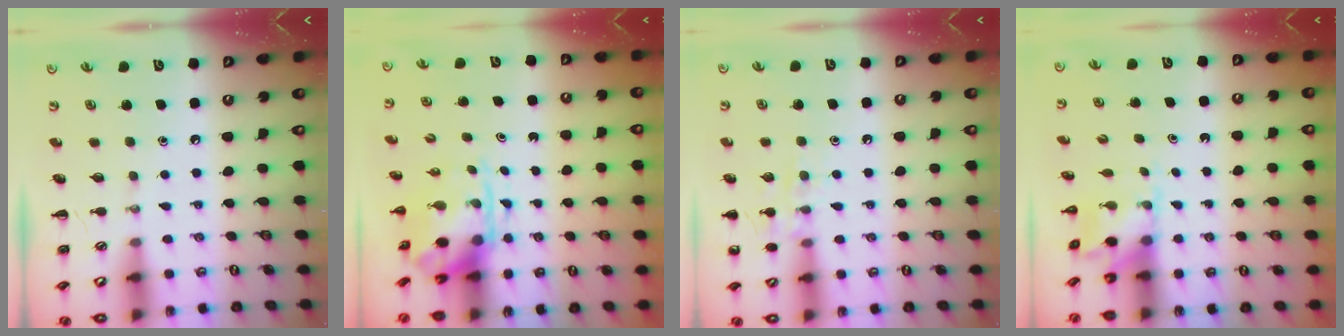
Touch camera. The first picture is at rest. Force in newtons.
{"total": 3.7, "press": 3.6, "slide": 0.9}
{"total": 8.5, "press": 8.4, "slide": 1.4}
{"total": 2.5, "press": 2.5, "slide": 0.5}